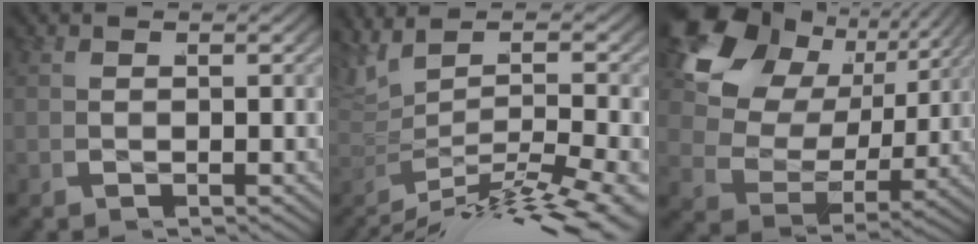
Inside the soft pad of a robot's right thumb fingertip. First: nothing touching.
{"total": 8.8, "force": [-3.8, 3.7, 7.0], "torque": [-0.111, -0.008, -0.050]}
{"total": 13.2, "force": [3.2, 9.9, 8.2], "torque": [-0.177, -0.006, 0.037]}